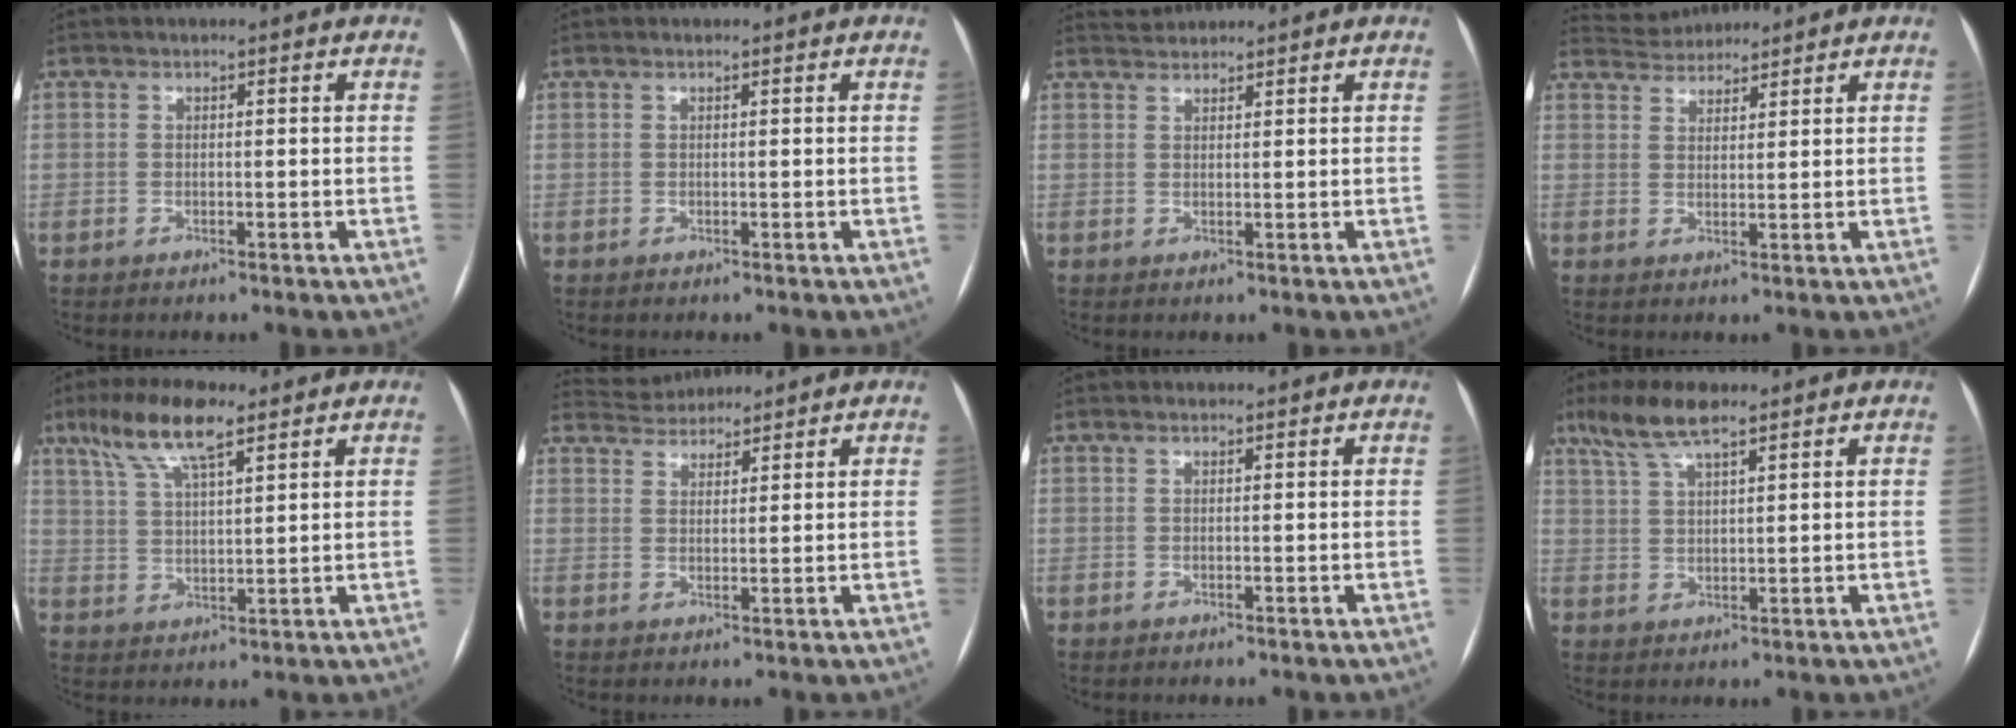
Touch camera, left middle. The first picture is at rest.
{"total": 0.0}
{"total": 2.0, "force": [2.0, 0.1, -0.4], "torque": [-0.003, 0.016, 0.041]}
{"total": 5.0, "force": [4.9, 1.0, 0.2], "torque": [-0.009, 0.027, 0.083]}
{"total": 9.7, "force": [6.4, 2.0, 7.1], "torque": [-0.143, 0.020, 0.119]}
{"total": 5.1, "force": [5.0, 1.0, 0.3], "torque": [-0.010, 0.026, 0.085]}
{"total": 0.6, "force": [0.5, 0.2, 0.2], "torque": [-0.015, 0.009, 0.010]}
{"total": 7.1, "force": [5.1, 1.2, 4.7], "torque": [-0.101, 0.017, 0.096]}